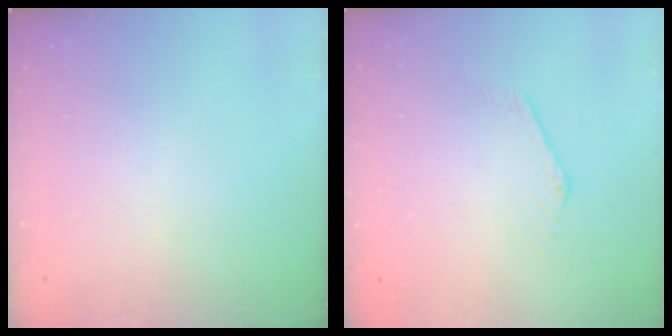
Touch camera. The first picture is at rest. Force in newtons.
{"total": 0.7, "press": 0.6, "slide": 0.2}